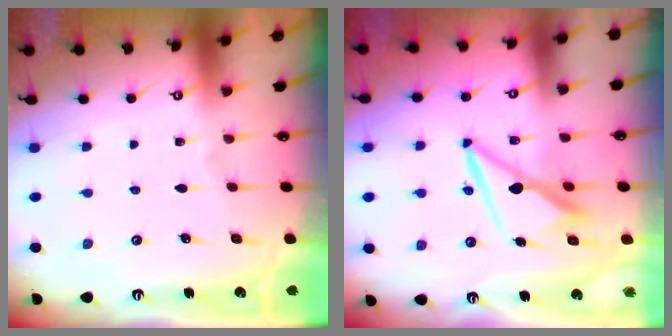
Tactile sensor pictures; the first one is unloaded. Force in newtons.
{"total": 9.7, "press": 9.6, "slide": 1.2}